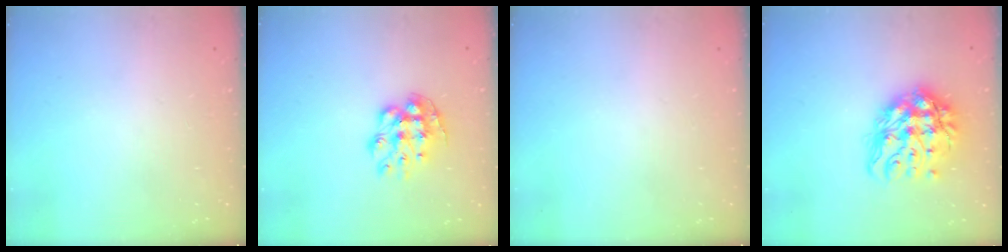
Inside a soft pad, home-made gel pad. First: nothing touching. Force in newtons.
{"total": 11.9, "press": 11.9, "slide": 0.8}
{"total": 0.0}
{"total": 15.6, "press": 15.6, "slide": 1.1}